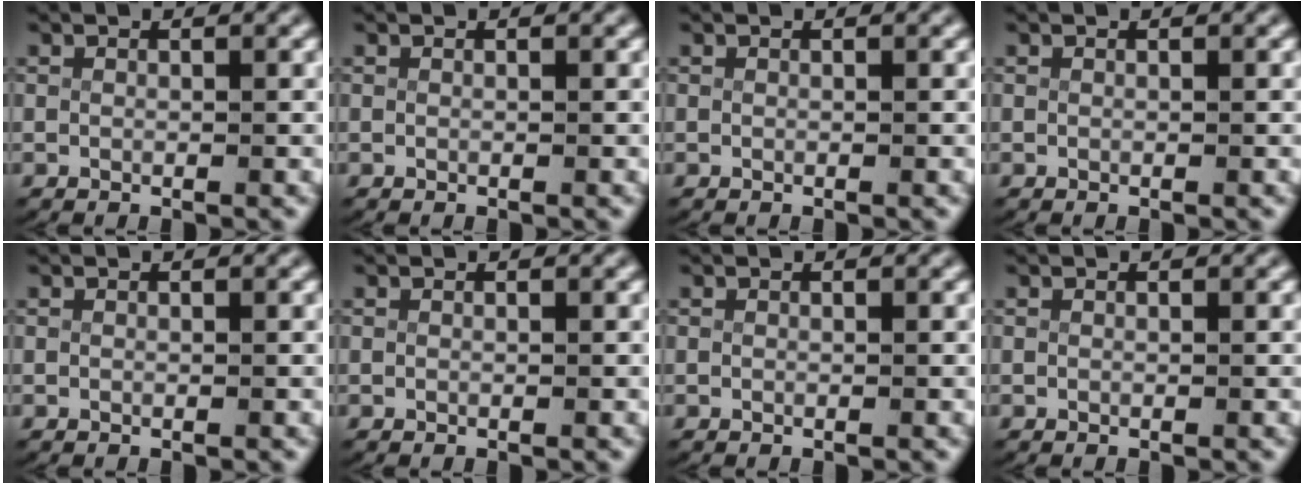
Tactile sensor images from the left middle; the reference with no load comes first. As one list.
[{"total": 0.0}, {"total": 0.0}, {"total": 0.0}, {"total": 0.0}, {"total": 0.0}, {"total": 0.0}, {"total": 0.0}]